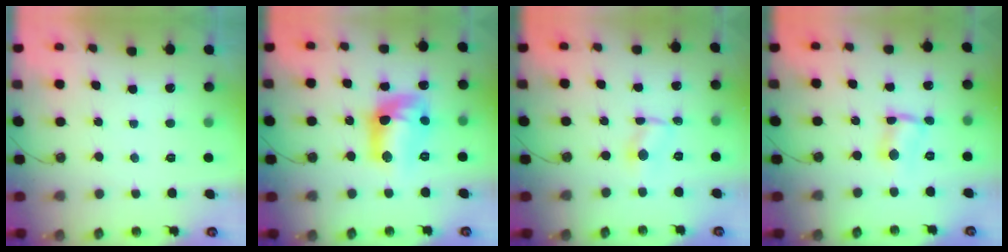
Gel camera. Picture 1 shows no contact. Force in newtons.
{"total": 16.1, "press": 15.6, "slide": 4.1}
{"total": 1.2, "press": 1.2, "slide": 0.2}
{"total": 1.8, "press": 1.6, "slide": 0.7}